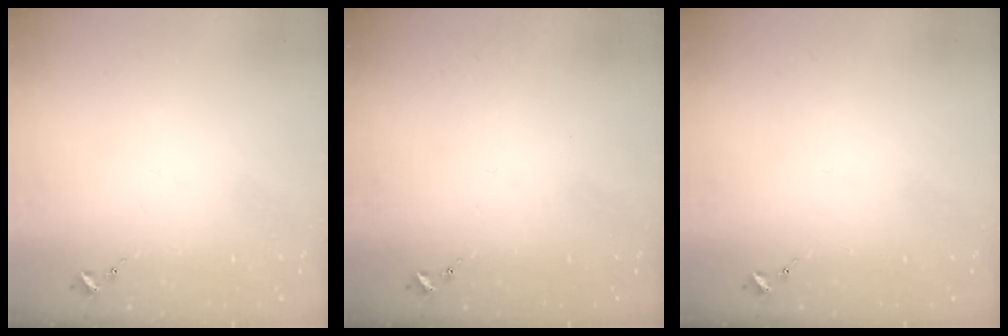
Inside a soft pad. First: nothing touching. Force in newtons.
{"total": 0.0}
{"total": 0.0}